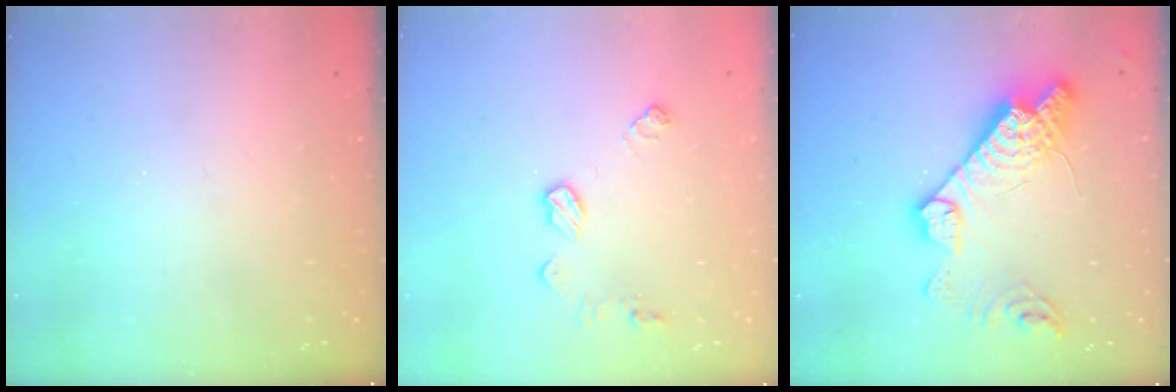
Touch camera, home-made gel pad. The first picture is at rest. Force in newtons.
{"total": 8.2, "press": 8.2, "slide": 0.4}
{"total": 19.0, "press": 18.9, "slide": 1.6}